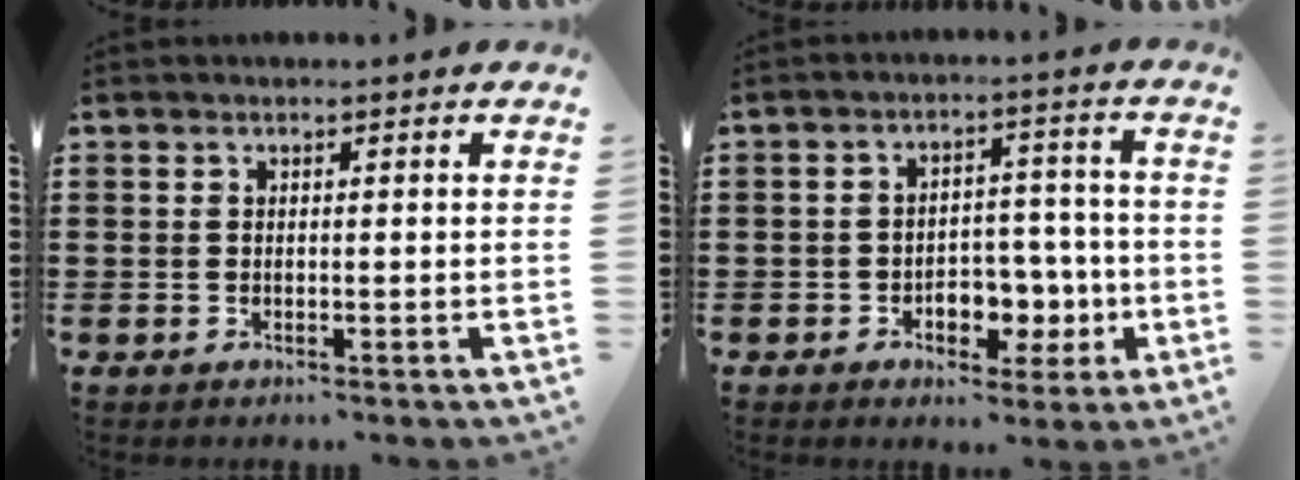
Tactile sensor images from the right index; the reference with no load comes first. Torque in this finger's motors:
{"motor_torque": [0.14, -0.13, 0.29, 0.05]}